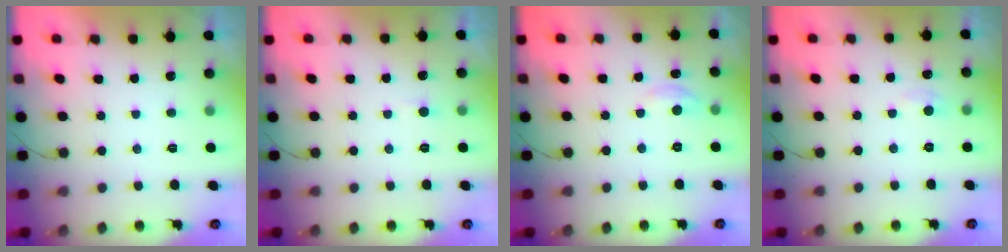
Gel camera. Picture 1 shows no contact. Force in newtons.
{"total": 1.6, "press": 1.6, "slide": 0.1}
{"total": 2.7, "press": 2.7, "slide": 0.3}
{"total": 2.5, "press": 2.4, "slide": 0.4}